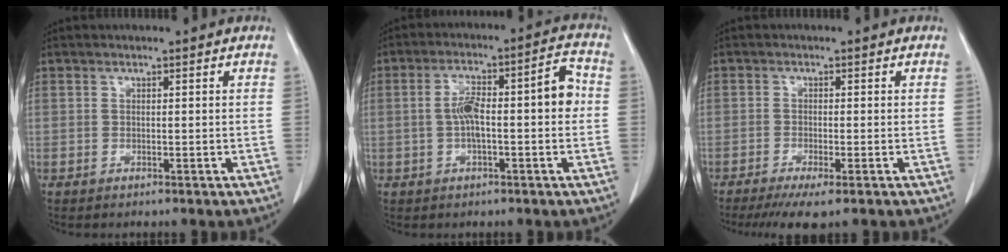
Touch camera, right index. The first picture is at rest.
{"total": 9.9, "force": [-0.3, 2.2, 9.7], "torque": [-0.159, 0.042, -0.004]}
{"total": 4.8, "force": [-3.3, 0.2, 3.5], "torque": [-0.052, -0.013, -0.052]}